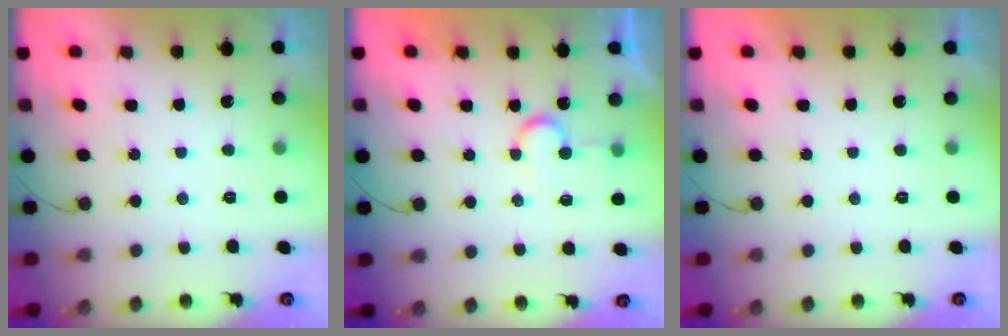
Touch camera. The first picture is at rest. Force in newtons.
{"total": 6.8, "press": 6.8, "slide": 0.3}
{"total": 2.0, "press": 2.0, "slide": 0.1}